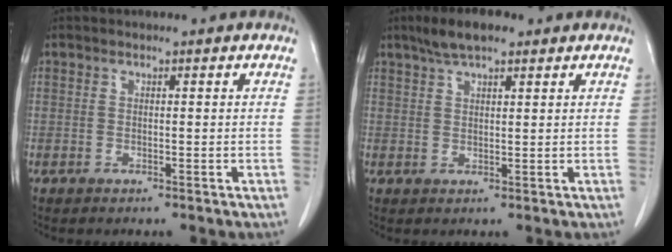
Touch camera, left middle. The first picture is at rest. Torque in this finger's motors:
{"motor_torque": [0.84, -0.79, 0.00, 0.06]}